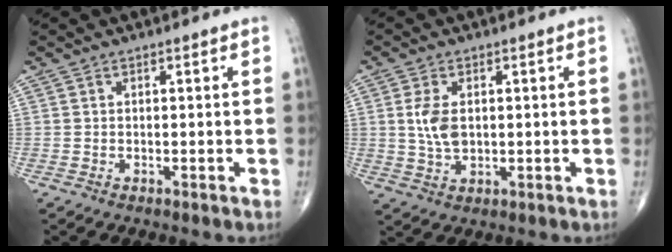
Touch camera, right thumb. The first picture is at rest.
{"total": 5.7, "force": [0.7, 3.3, 4.5], "torque": [-0.089, -0.005, 0.016]}